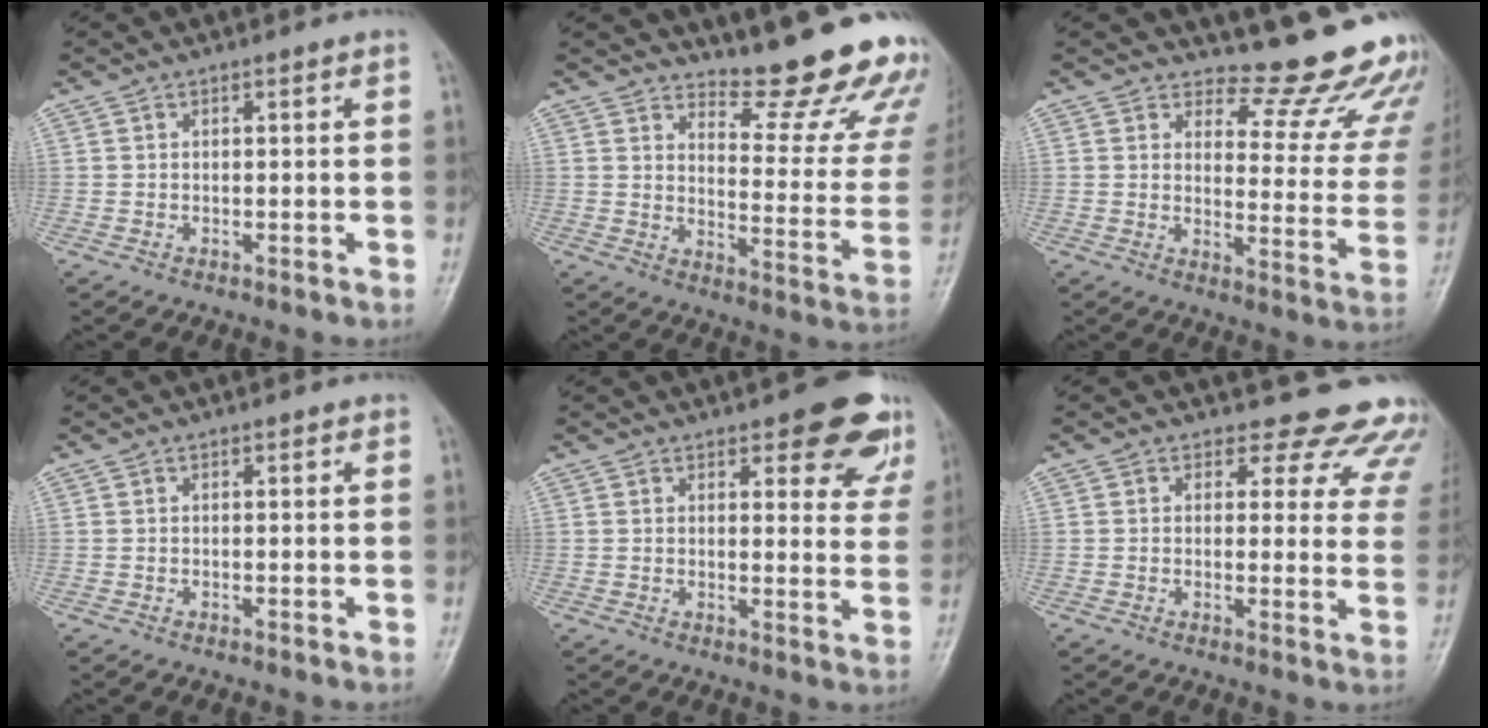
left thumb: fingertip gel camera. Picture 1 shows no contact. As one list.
[{"total": 19.2, "force": [16.7, 4.0, 8.6], "torque": [-0.072, -0.170, 0.205]}, {"total": 15.5, "force": [14.3, 3.8, 4.4], "torque": [-0.007, -0.162, 0.160]}, {"total": 0.0}, {"total": 10.7, "force": [6.9, 4.0, 7.1], "torque": [-0.044, -0.034, 0.074]}, {"total": 13.8, "force": [12.2, 6.0, 2.3], "torque": [0.027, -0.084, 0.106]}]